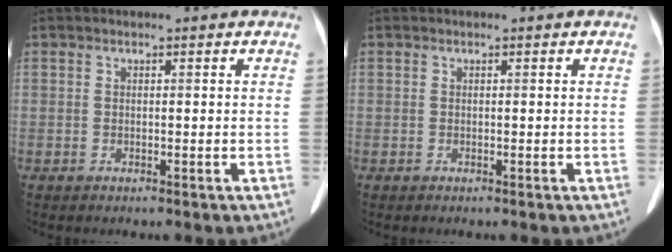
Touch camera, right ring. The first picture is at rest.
{"total": 0.0}